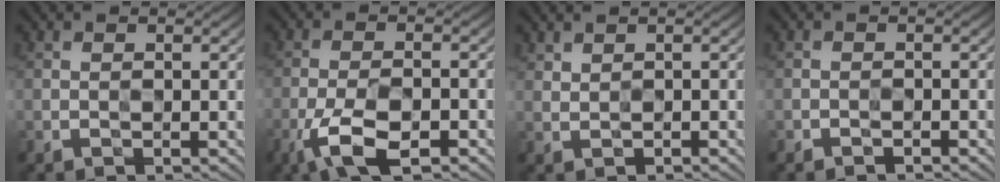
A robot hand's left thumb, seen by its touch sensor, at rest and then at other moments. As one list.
[{"total": 7.4, "force": [-4.1, 2.6, 5.6], "torque": [-0.115, -0.002, -0.079]}, {"total": 1.1, "force": [0.9, 0.4, 0.5], "torque": [-0.014, 0.001, 0.023]}, {"total": 0.9, "force": [-0.8, 0.3, 0.1], "torque": [0.001, -0.001, -0.016]}]